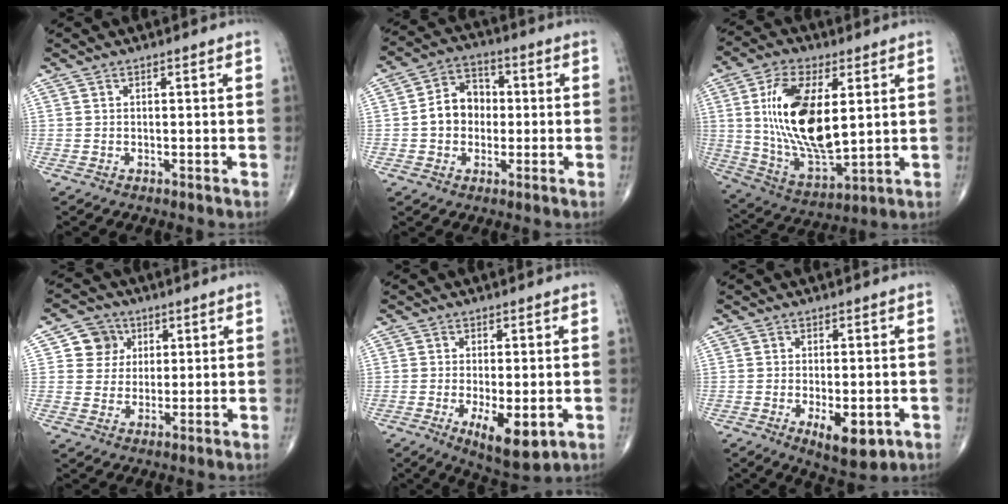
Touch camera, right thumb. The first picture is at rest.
{"total": 8.6, "force": [-0.4, 7.0, 5.0], "torque": [-0.058, 0.025, -0.018]}
{"total": 19.5, "force": [3.4, 9.2, 16.9], "torque": [-0.311, -0.021, 0.072]}
{"total": 6.4, "force": [2.0, 5.9, 1.2], "torque": [0.012, 0.000, 0.031]}
{"total": 9.0, "force": [-2.6, 3.4, 7.9], "torque": [-0.120, -0.018, -0.034]}
{"total": 7.9, "force": [-2.7, 3.4, 6.6], "torque": [-0.091, -0.006, -0.030]}